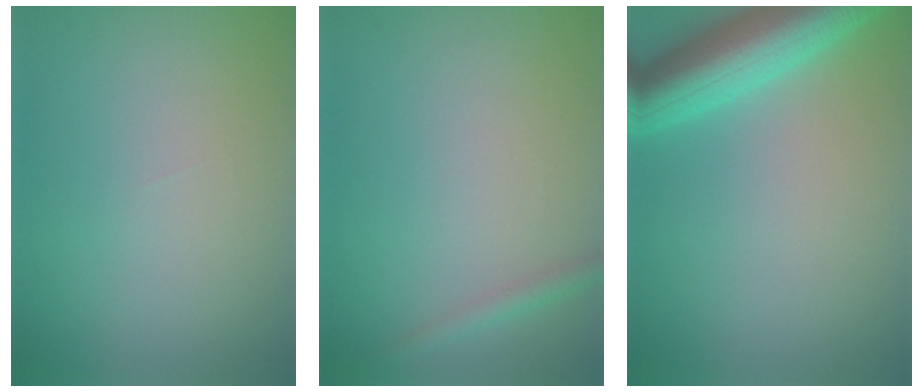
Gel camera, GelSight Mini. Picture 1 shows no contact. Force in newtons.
{"total": 1.4, "press": 1.4, "slide": 0.1}
{"total": 6.7, "press": 6.7, "slide": 0.3}